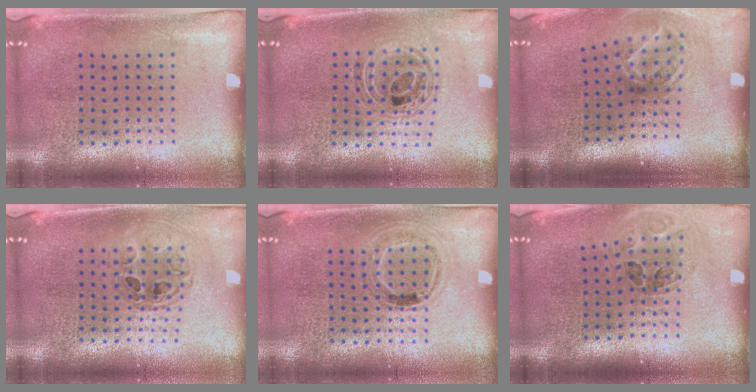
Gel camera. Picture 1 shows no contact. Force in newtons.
{"total": 0.8, "press": 0.8, "slide": 0.2}
{"total": 1.9, "press": 1.3, "slide": 1.5}
{"total": 0.7, "press": 0.7, "slide": 0.1}
{"total": 1.0, "press": 0.8, "slide": 0.6}
{"total": 1.0, "press": 1.0, "slide": 0.1}